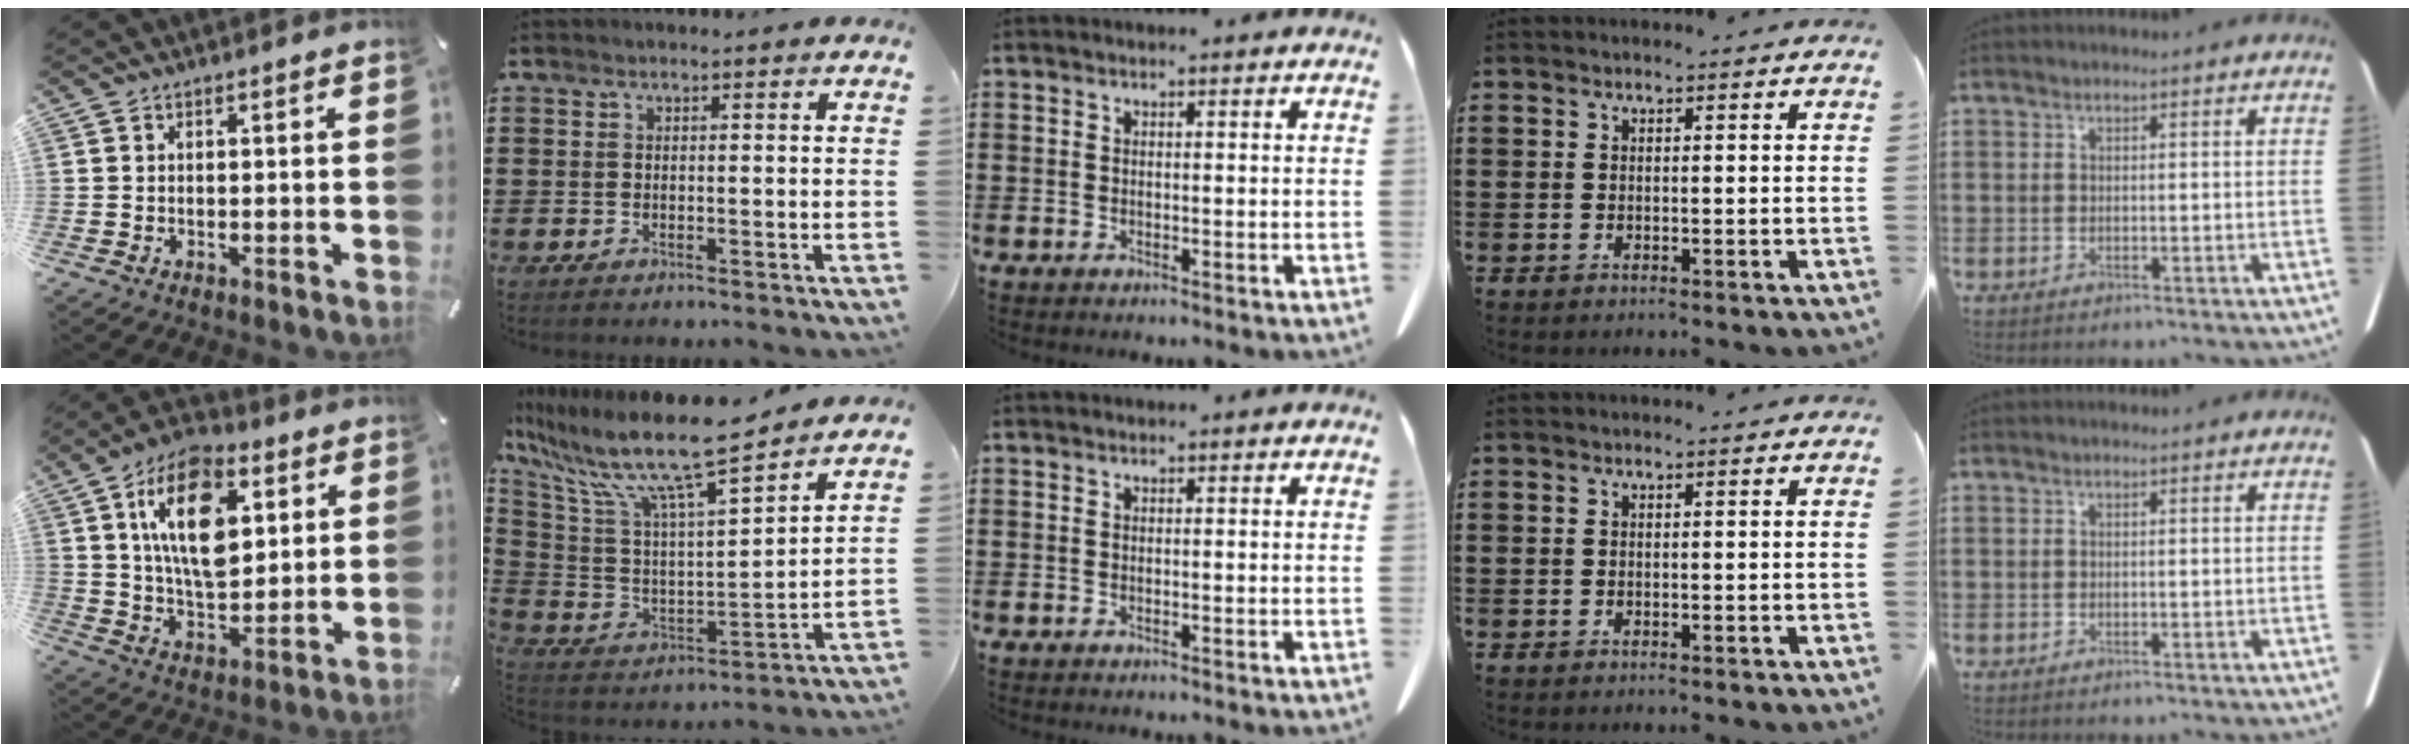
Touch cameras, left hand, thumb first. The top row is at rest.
{"thumb": {"total": 18.1, "force": [6.0, 10.7, 13.3], "torque": [-0.245, -0.006, 0.101]}, "index": {"total": 13.4, "force": [10.4, 1.1, 8.4], "torque": [-0.207, -0.067, 0.172]}}